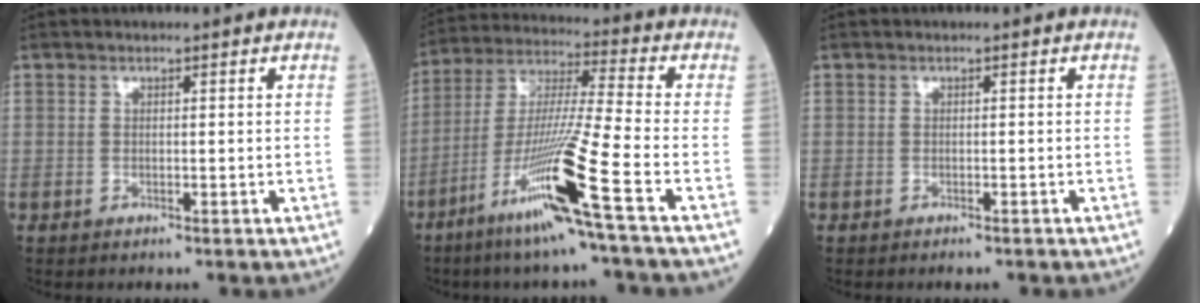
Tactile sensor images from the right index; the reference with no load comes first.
{"total": 15.3, "force": [-7.5, -2.2, 13.2], "torque": [-0.262, -0.028, -0.146]}
{"total": 1.3, "force": [-1.2, 0.2, 0.5], "torque": [-0.011, -0.003, -0.014]}